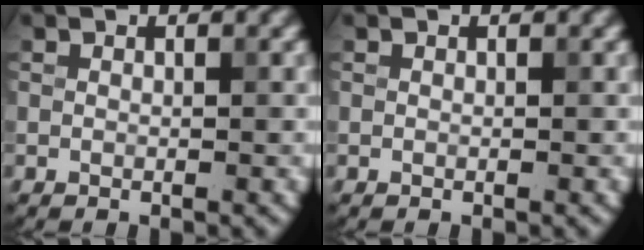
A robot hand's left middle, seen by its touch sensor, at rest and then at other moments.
{"total": 0.0}